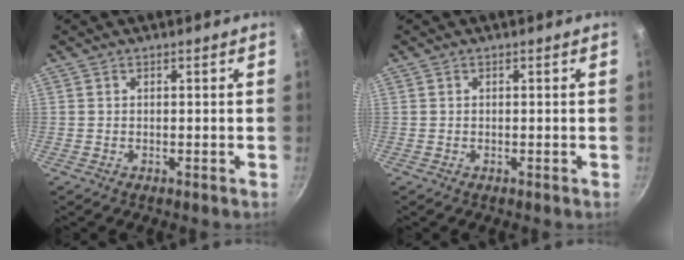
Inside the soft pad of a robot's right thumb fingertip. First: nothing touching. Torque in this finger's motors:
{"motor_torque": [-0.27, 0.09, -0.12, 0.17, -0.10]}